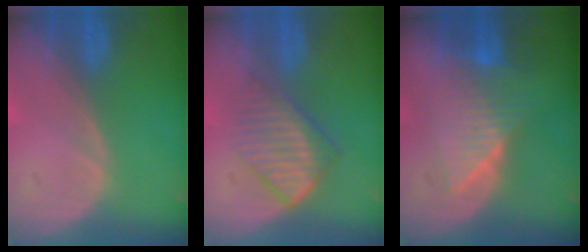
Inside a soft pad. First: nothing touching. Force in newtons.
{"total": 6.8, "press": 6.0, "slide": 3.3}
{"total": 7.1, "press": 7.0, "slide": 1.1}